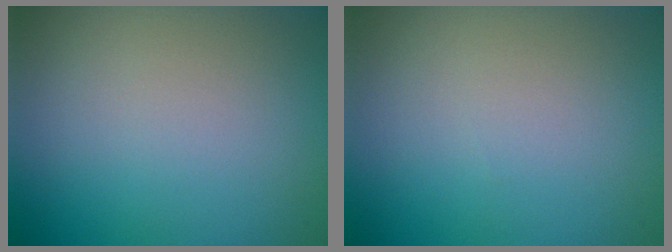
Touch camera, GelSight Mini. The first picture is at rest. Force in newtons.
{"total": 0.0}